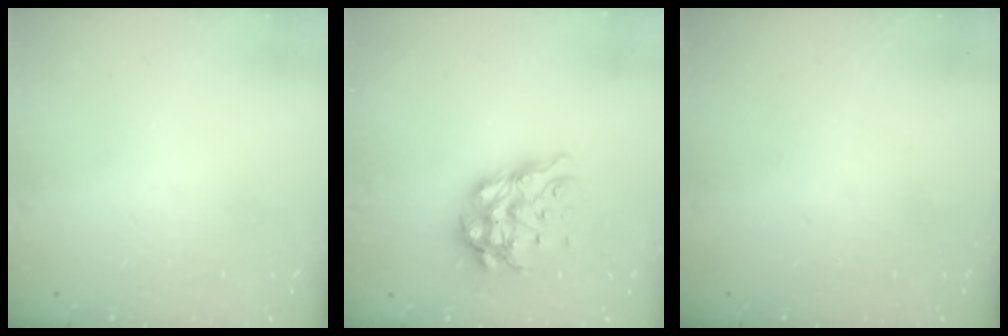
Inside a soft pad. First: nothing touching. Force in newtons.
{"total": 12.1, "press": 12.0, "slide": 1.3}
{"total": 0.0}